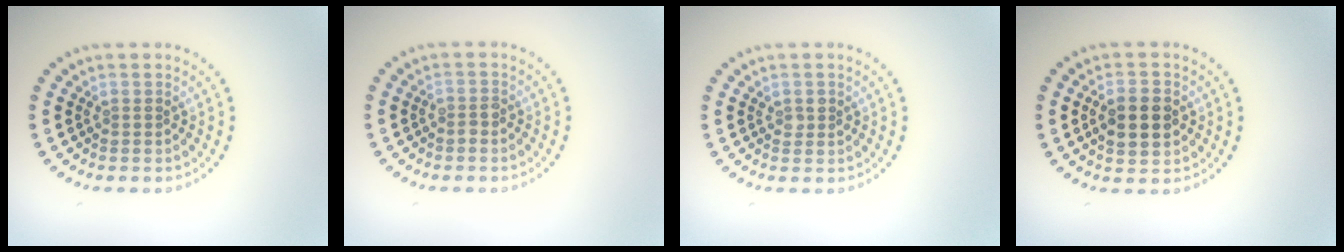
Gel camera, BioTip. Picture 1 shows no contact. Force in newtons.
{"total": 0.9, "press": 0.8, "slide": 0.5}
{"total": 1.0, "press": 1.0, "slide": 0.1}
{"total": 4.6, "press": 4.6, "slide": 0.2}